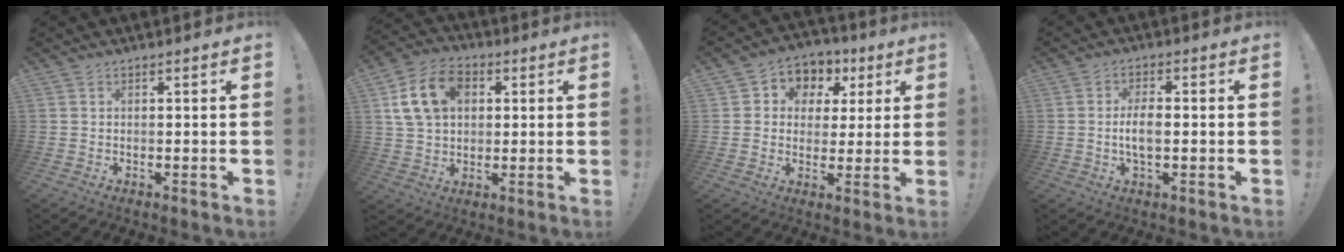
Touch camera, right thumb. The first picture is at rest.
{"total": 14.8, "force": [4.5, 10.9, 9.0], "torque": [-0.145, -0.001, 0.091]}
{"total": 6.8, "force": [1.0, 6.5, 1.8], "torque": [-0.021, -0.009, 0.023]}
{"total": 5.7, "force": [-1.0, 2.2, 5.1], "torque": [-0.109, -0.001, -0.022]}